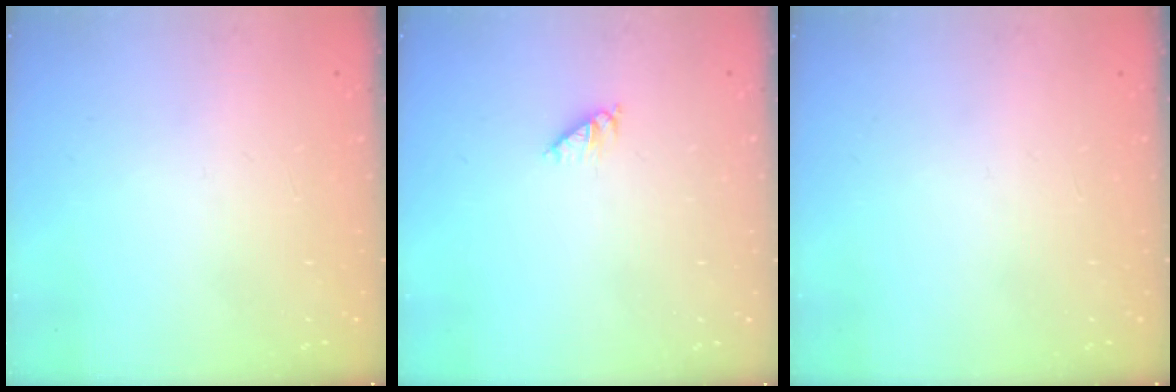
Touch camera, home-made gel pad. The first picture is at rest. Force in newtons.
{"total": 2.8, "press": 2.8, "slide": 0.5}
{"total": 0.0}